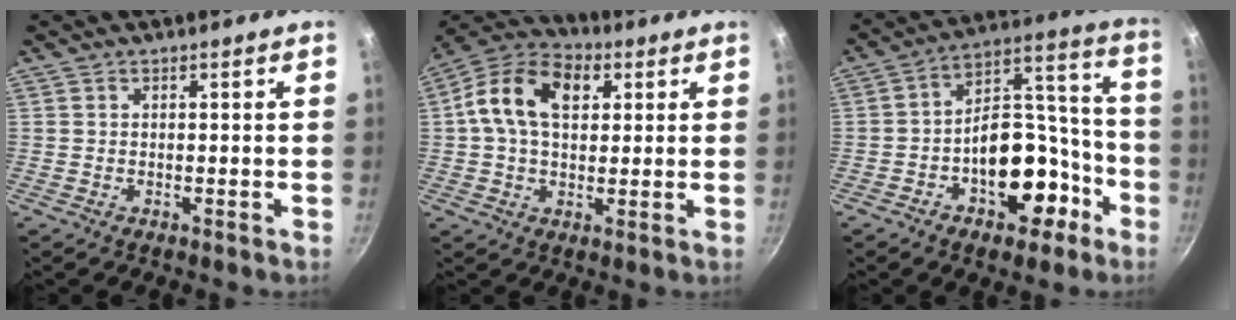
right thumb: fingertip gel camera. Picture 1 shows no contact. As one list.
[{"total": 13.9, "force": [3.5, 9.2, 9.8], "torque": [-0.150, 0.016, 0.043]}, {"total": 16.8, "force": [-6.7, 10.4, 11.3], "torque": [-0.113, 0.089, -0.089]}]